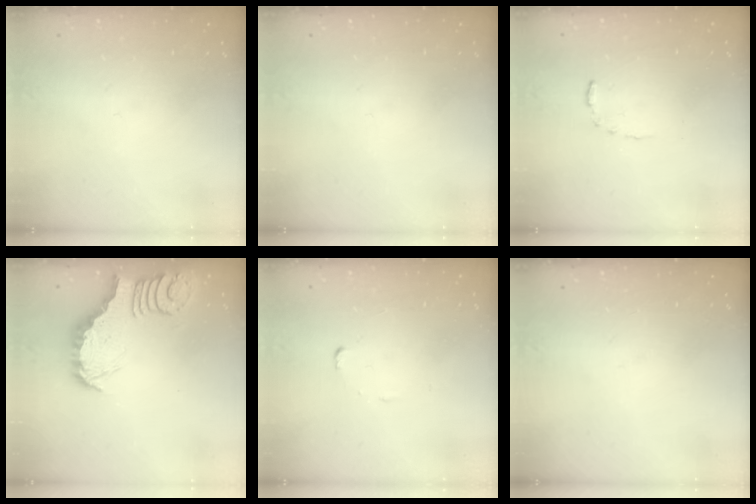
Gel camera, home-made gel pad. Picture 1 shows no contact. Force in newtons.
{"total": 0.0}
{"total": 4.5, "press": 4.4, "slide": 0.6}
{"total": 5.2, "press": 5.1, "slide": 0.8}
{"total": 5.4, "press": 5.4, "slide": 0.5}
{"total": 0.0}